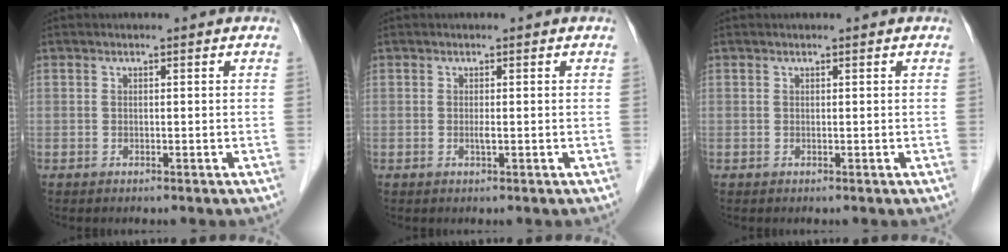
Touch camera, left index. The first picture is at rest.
{"total": 0.6, "force": [0.0, 0.0, 0.6], "torque": [-0.015, -0.002, -0.001]}
{"total": 0.0}